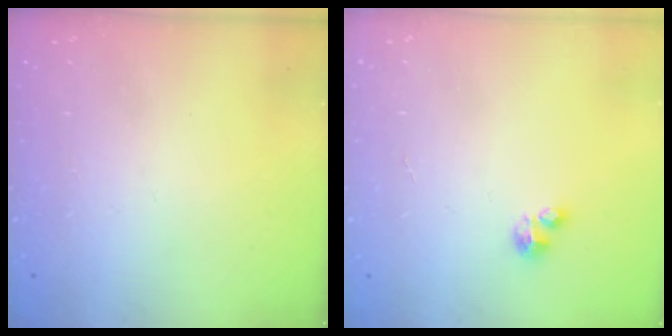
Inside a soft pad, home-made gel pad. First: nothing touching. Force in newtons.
{"total": 2.1, "press": 2.1, "slide": 0.2}